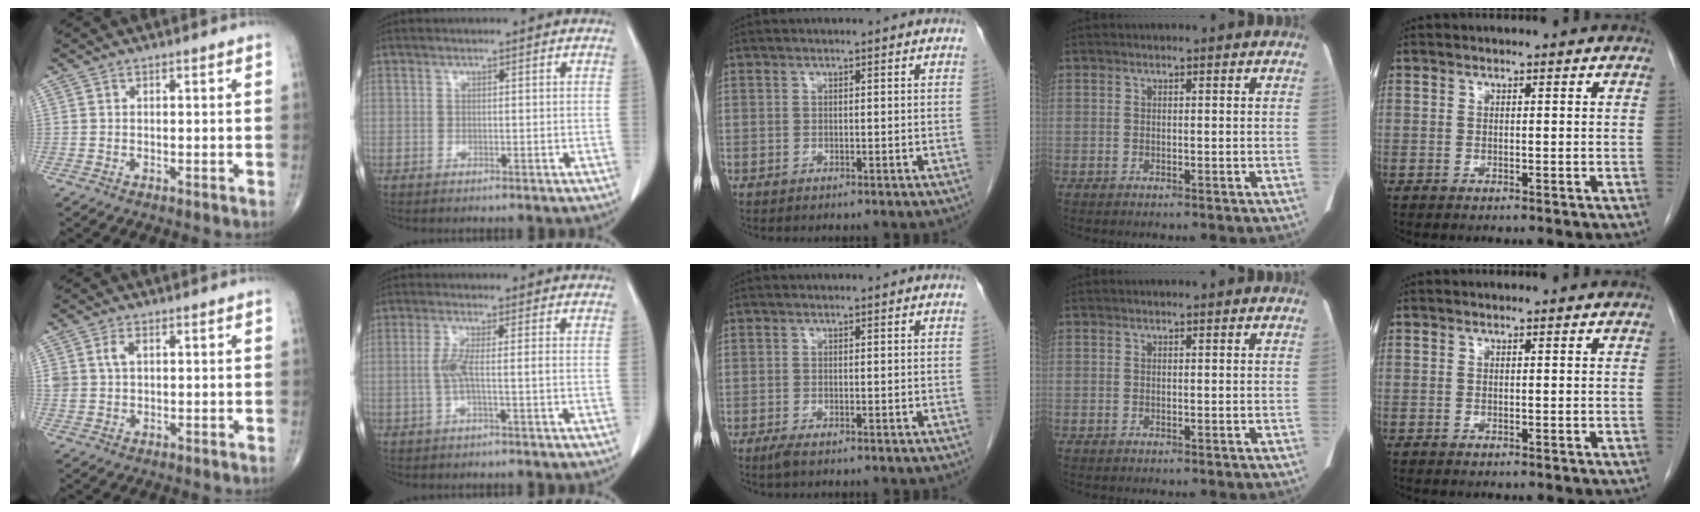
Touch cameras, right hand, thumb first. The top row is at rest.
{"thumb": {"total": 3.3, "force": [1.0, 2.1, 2.3], "torque": [-0.047, 0.003, 0.023]}, "index": {"total": 3.3, "force": [-0.5, -0.1, 3.2], "torque": [-0.070, 0.002, -0.010]}, "middle": {"total": 1.1, "force": [-0.8, 0.0, 0.8], "torque": [-0.023, -0.006, -0.017]}}